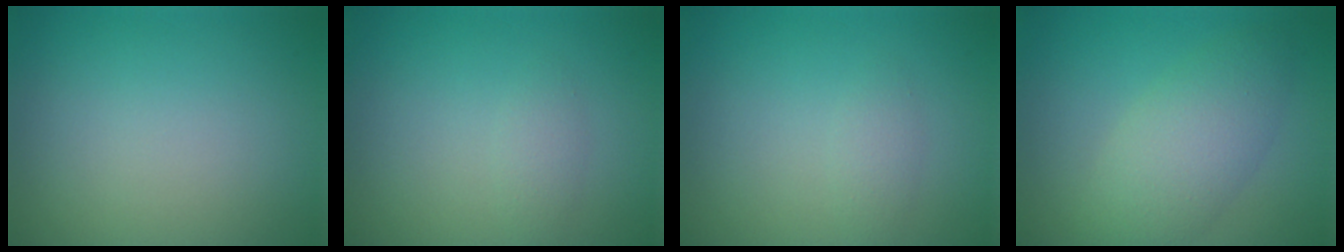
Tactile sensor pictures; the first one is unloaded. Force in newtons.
{"total": 1.1, "press": 1.1, "slide": 0.1}
{"total": 1.1, "press": 1.1, "slide": 0.1}
{"total": 4.8, "press": 4.8, "slide": 0.2}